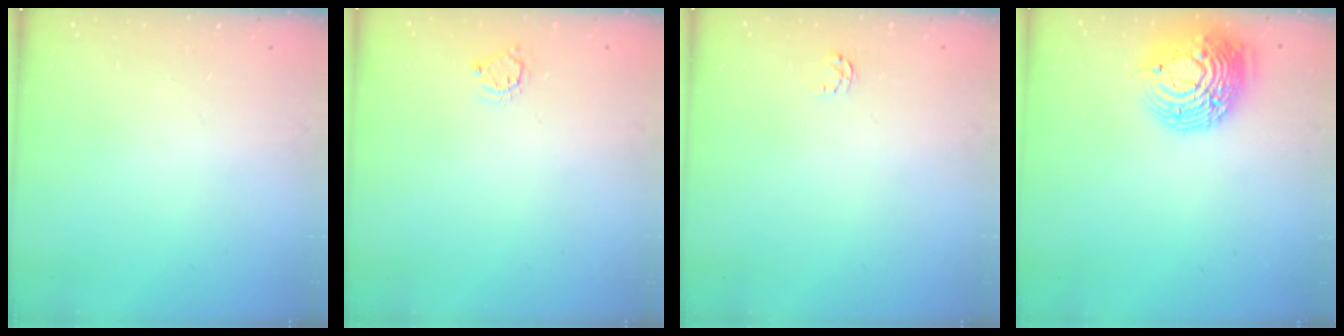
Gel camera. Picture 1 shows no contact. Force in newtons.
{"total": 3.7, "press": 3.7, "slide": 0.4}
{"total": 2.6, "press": 2.6, "slide": 0.4}
{"total": 13.9, "press": 13.8, "slide": 1.0}